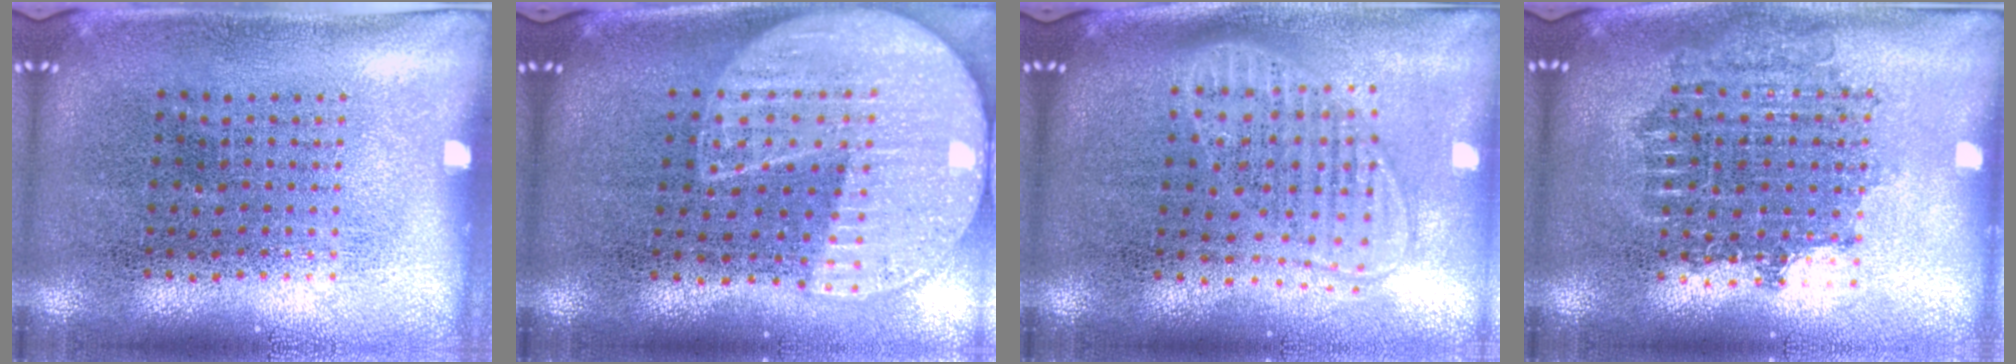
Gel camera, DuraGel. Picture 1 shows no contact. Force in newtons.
{"total": 2.2, "press": 1.9, "slide": 1.1}
{"total": 1.9, "press": 1.6, "slide": 1.1}
{"total": 1.7, "press": 1.4, "slide": 1.0}